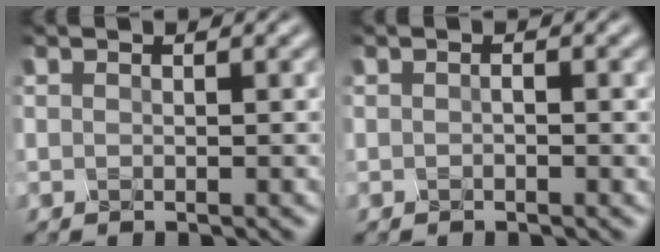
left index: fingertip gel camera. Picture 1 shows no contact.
{"total": 0.9, "force": [-0.3, 0.1, 0.9], "torque": [-0.012, 0.003, -0.005]}